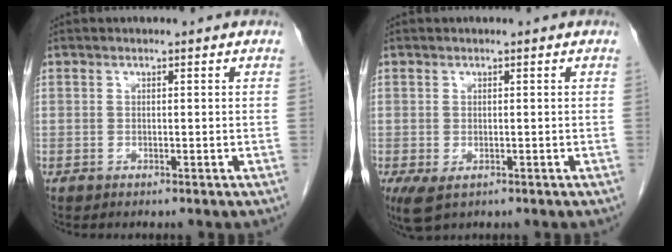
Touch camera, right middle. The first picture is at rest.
{"total": 4.0, "force": [-1.8, 2.3, 2.8], "torque": [-0.054, -0.013, -0.023]}